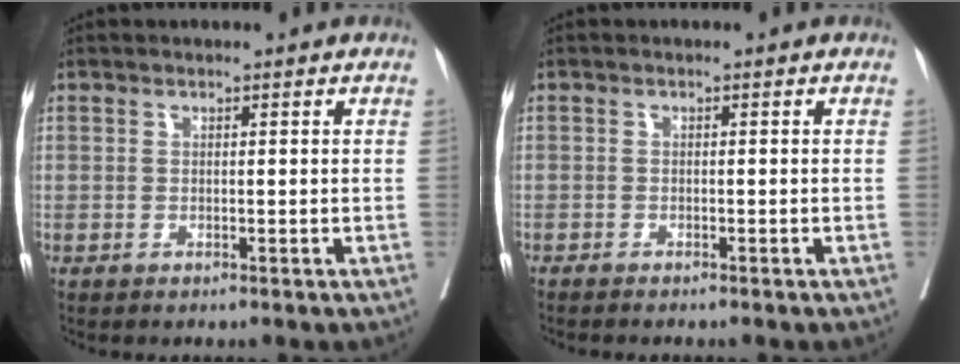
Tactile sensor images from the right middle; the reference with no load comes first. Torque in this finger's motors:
{"motor_torque": [0.78, -1.01, 0.13, 0.02]}